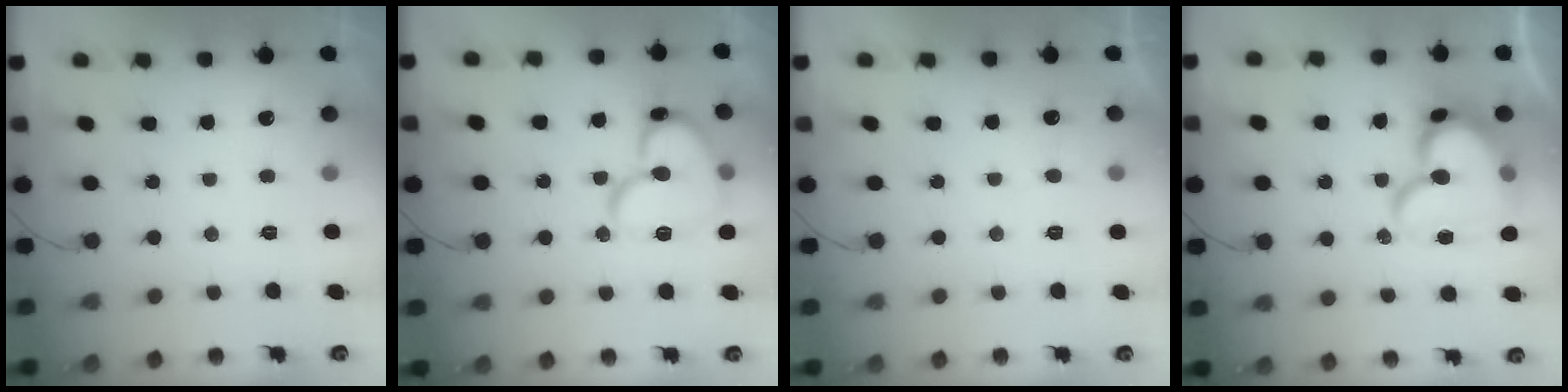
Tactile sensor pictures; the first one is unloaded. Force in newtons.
{"total": 16.8, "press": 16.7, "slide": 1.9}
{"total": 4.6, "press": 4.6, "slide": 0.3}
{"total": 20.3, "press": 20.2, "slide": 2.0}